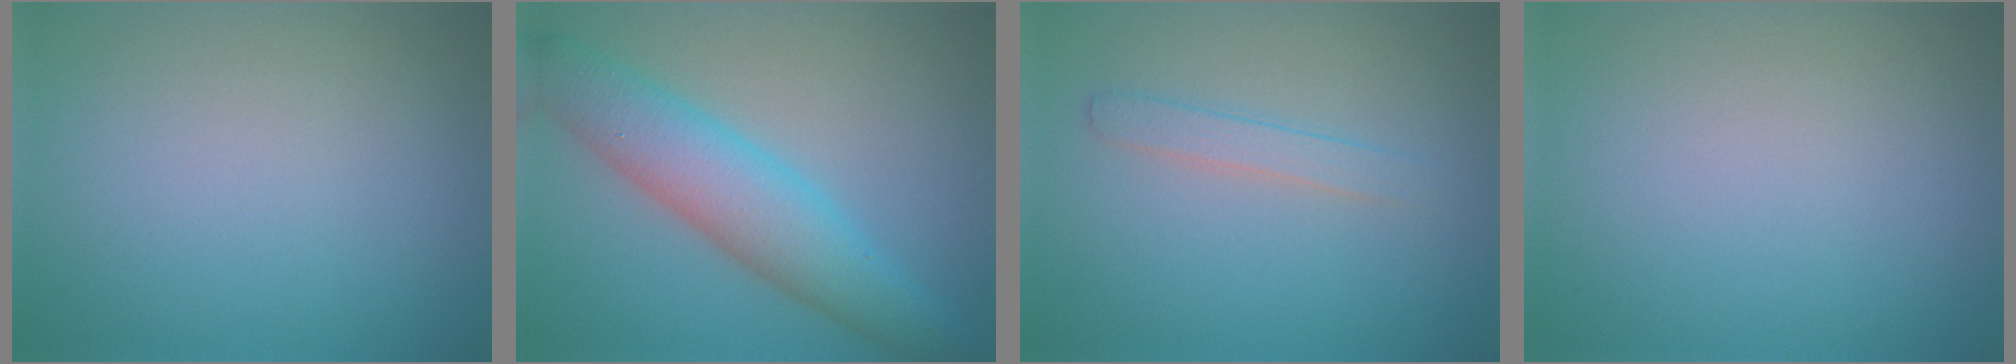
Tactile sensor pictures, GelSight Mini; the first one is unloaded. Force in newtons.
{"total": 6.7, "press": 6.7, "slide": 0.1}
{"total": 1.8, "press": 1.8, "slide": 0.1}
{"total": 0.0}